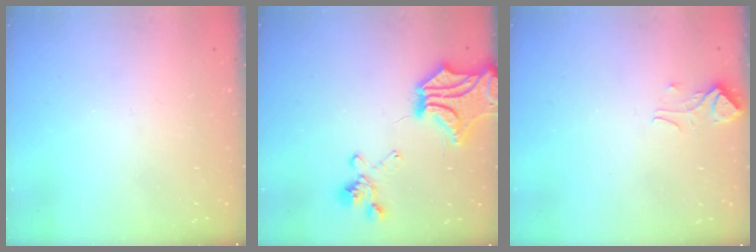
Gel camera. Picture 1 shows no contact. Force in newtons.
{"total": 5.9, "press": 5.1, "slide": 3.1}
{"total": 0.9, "press": 0.5, "slide": 0.8}